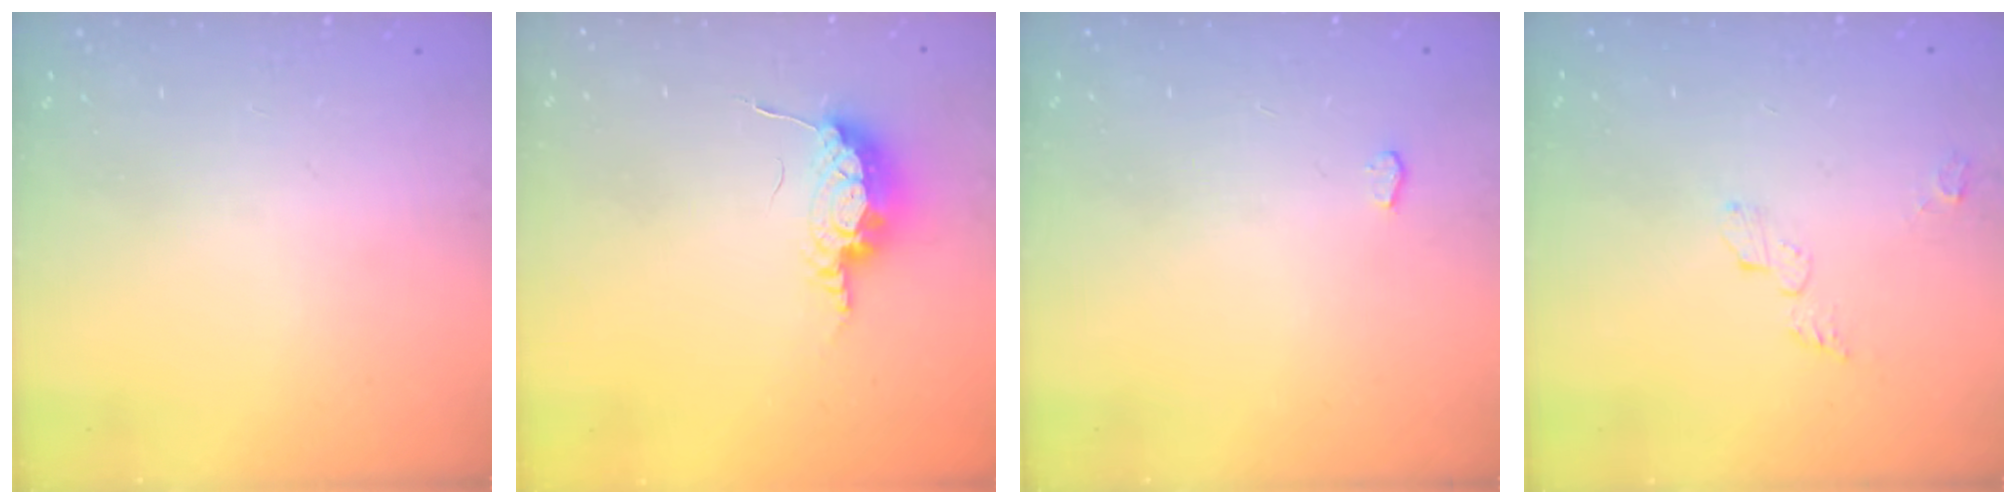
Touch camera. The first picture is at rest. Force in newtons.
{"total": 7.4, "press": 7.3, "slide": 0.8}
{"total": 2.1, "press": 2.1, "slide": 0.2}
{"total": 3.6, "press": 3.6, "slide": 0.0}